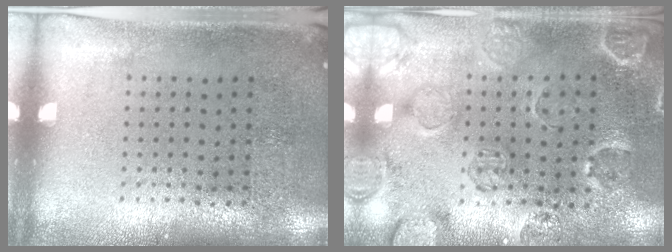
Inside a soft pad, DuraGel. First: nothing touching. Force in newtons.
{"total": 2.5, "press": 2.0, "slide": 1.5}